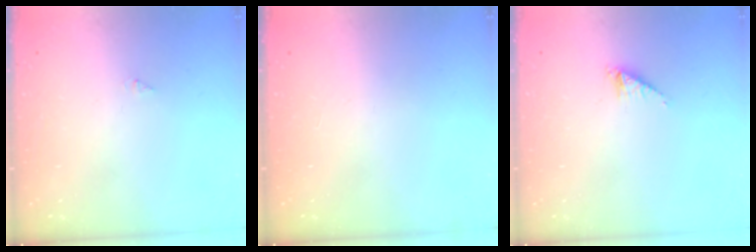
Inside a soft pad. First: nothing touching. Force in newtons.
{"total": 0.0}
{"total": 2.2, "press": 2.2, "slide": 0.3}